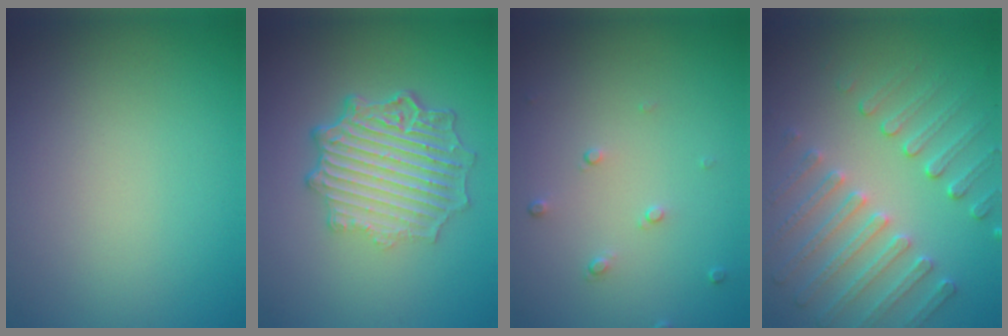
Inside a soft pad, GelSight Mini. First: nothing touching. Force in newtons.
{"total": 7.4, "press": 5.3, "slide": 5.2}
{"total": 0.9, "press": 0.6, "slide": 0.7}
{"total": 4.6, "press": 3.8, "slide": 2.6}